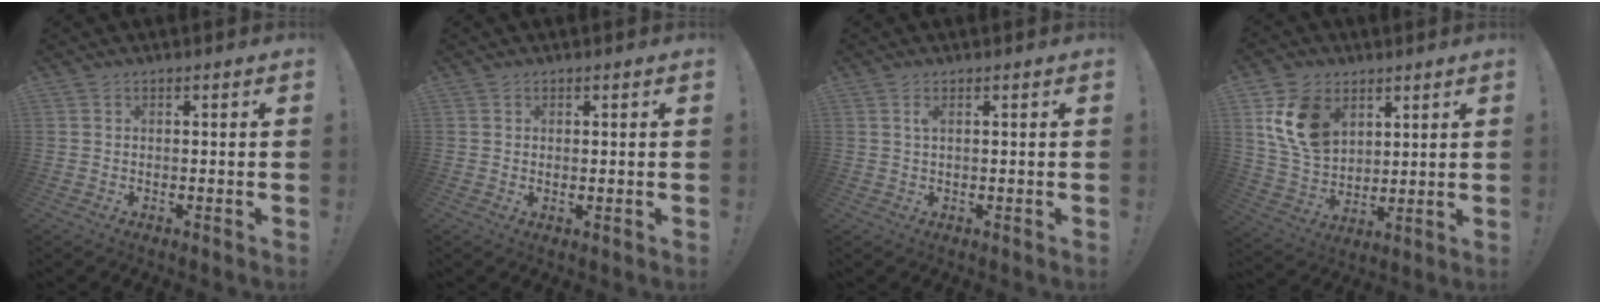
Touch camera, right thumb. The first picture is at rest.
{"total": 0.7, "force": [0.5, 0.3, 0.4], "torque": [-0.005, -0.001, 0.009]}
{"total": 1.5, "force": [0.5, 0.0, 1.4], "torque": [-0.027, 0.001, 0.008]}
{"total": 15.3, "force": [6.4, 11.0, 8.5], "torque": [-0.155, -0.020, 0.129]}